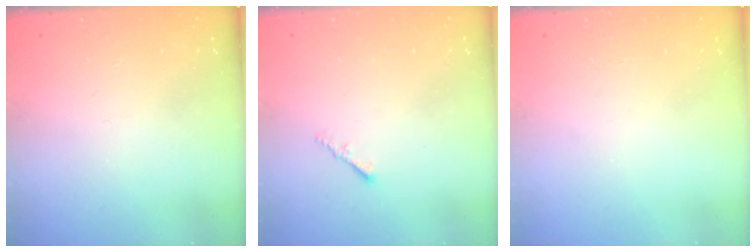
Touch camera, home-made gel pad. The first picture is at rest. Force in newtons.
{"total": 1.2, "press": 1.1, "slide": 0.4}
{"total": 0.0}